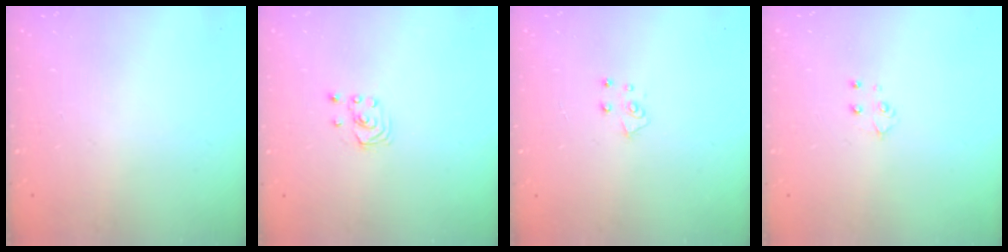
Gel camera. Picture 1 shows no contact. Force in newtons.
{"total": 1.8, "press": 1.8, "slide": 0.2}
{"total": 4.9, "press": 4.9, "slide": 0.5}
{"total": 3.9, "press": 3.9, "slide": 0.3}